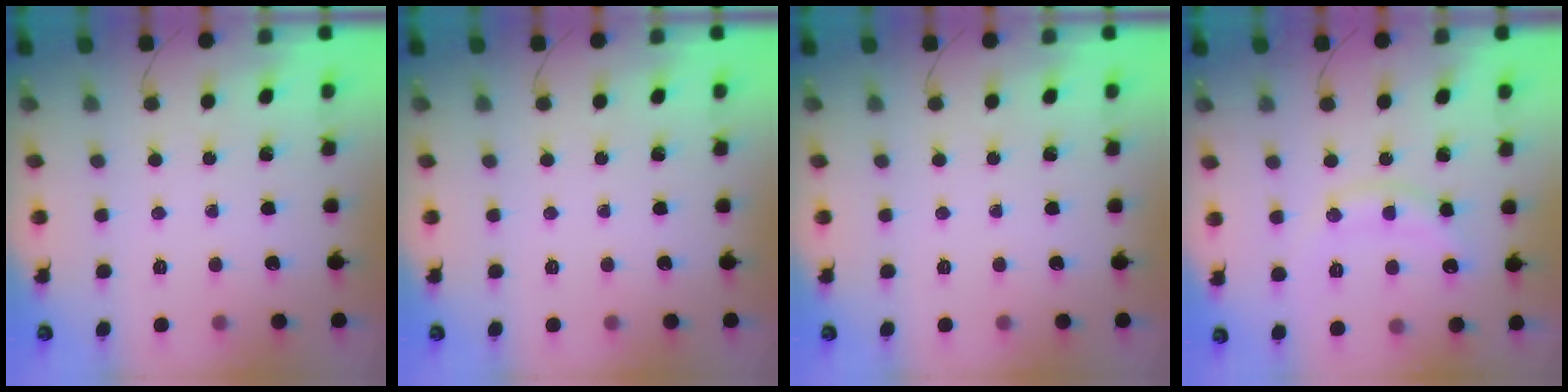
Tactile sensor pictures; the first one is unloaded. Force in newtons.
{"total": 0.0}
{"total": 0.0}
{"total": 11.3, "press": 11.3, "slide": 0.3}